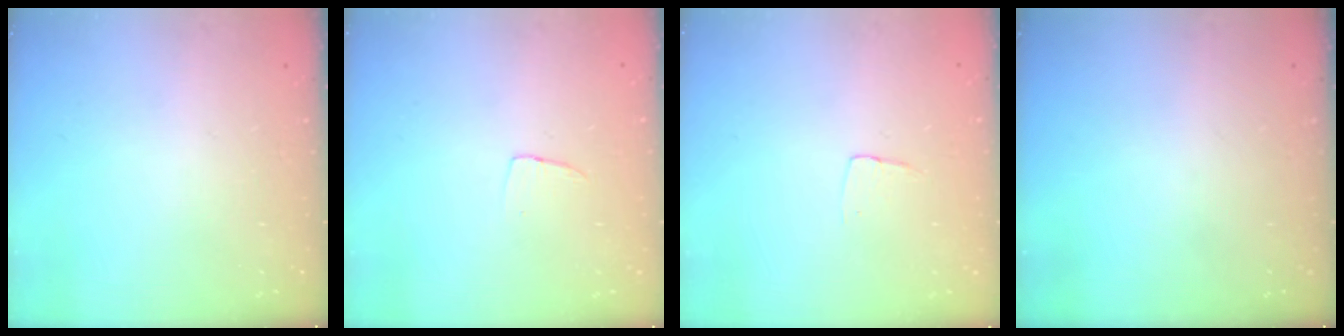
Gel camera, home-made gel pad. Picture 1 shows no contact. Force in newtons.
{"total": 2.9, "press": 2.9, "slide": 0.1}
{"total": 3.2, "press": 3.2, "slide": 0.2}
{"total": 0.0}